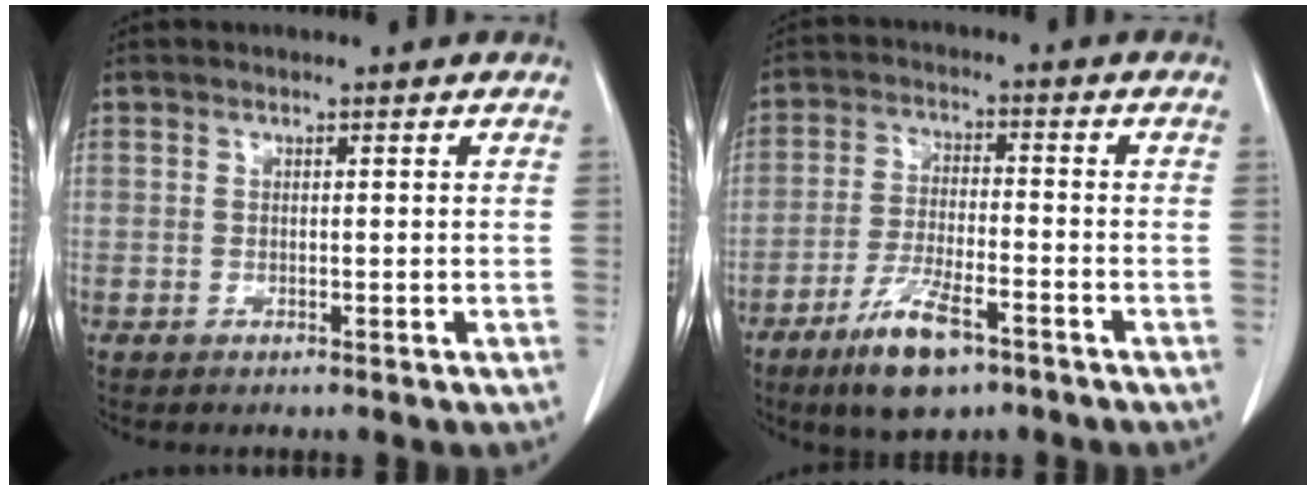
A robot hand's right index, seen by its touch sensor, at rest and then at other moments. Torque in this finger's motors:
{"motor_torque": [0.80, -0.60, 0.26, 0.06]}